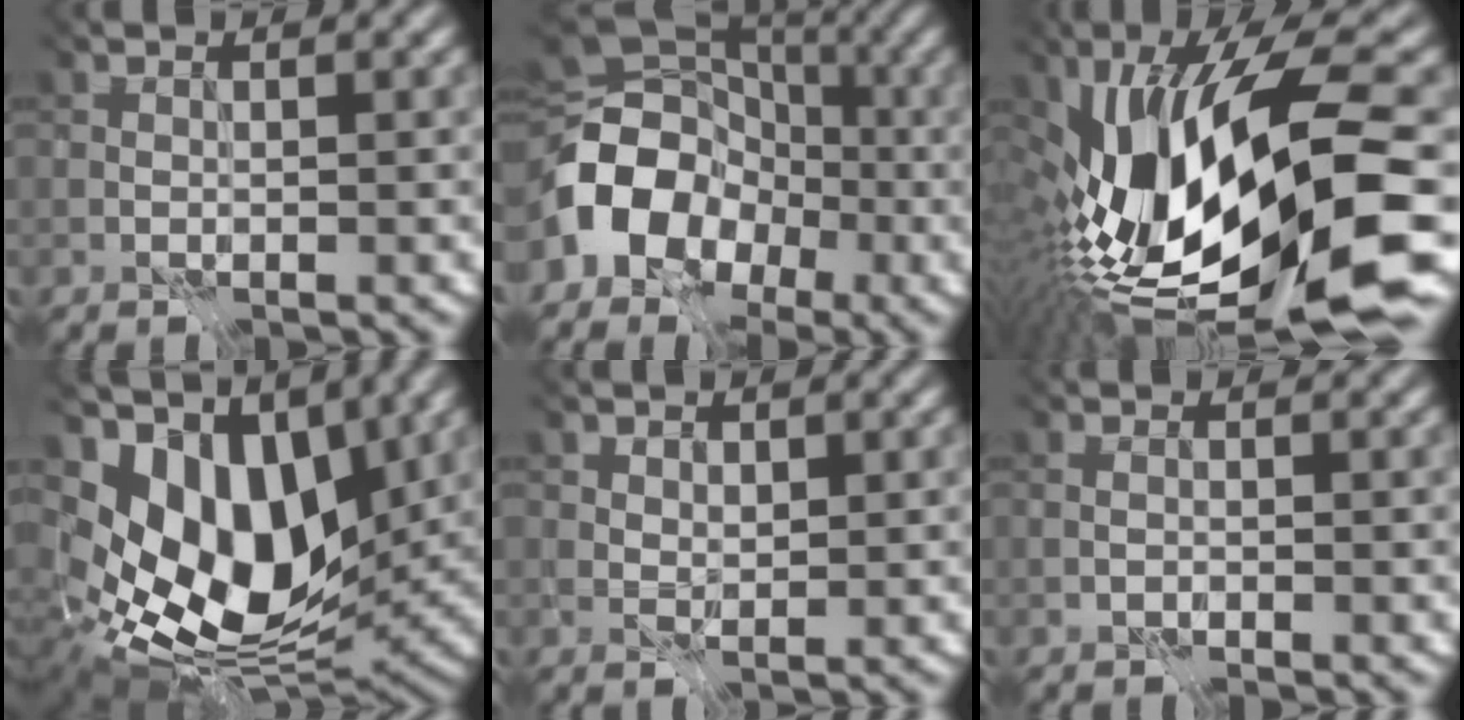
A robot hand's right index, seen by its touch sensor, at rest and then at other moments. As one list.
[{"total": 9.1, "force": [-5.3, 6.4, 3.8], "torque": [-0.067, -0.021, -0.080]}, {"total": 15.8, "force": [-6.4, 4.0, 13.8], "torque": [-0.256, -0.018, -0.086]}, {"total": 12.5, "force": [0.9, 7.8, 9.8], "torque": [-0.200, -0.017, 0.047]}, {"total": 1.0, "force": [-0.7, -0.3, -0.6], "torque": [0.005, -0.022, 0.011]}, {"total": 0.8, "force": [-0.5, 0.4, 0.5], "torque": [0.009, 0.008, -0.021]}]